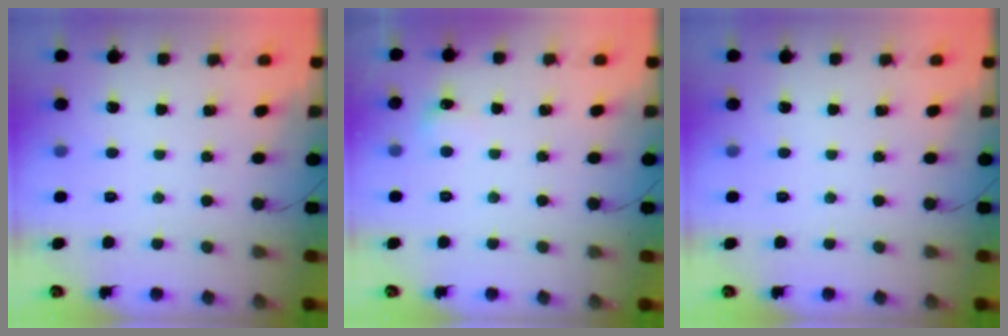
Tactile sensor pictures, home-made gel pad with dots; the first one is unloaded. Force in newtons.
{"total": 4.7, "press": 4.5, "slide": 1.3}
{"total": 0.0}